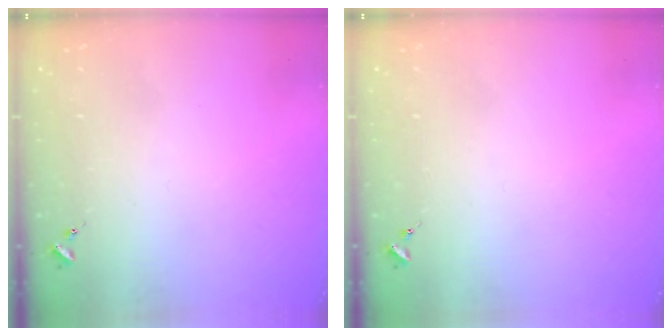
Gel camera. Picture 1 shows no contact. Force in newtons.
{"total": 0.0}